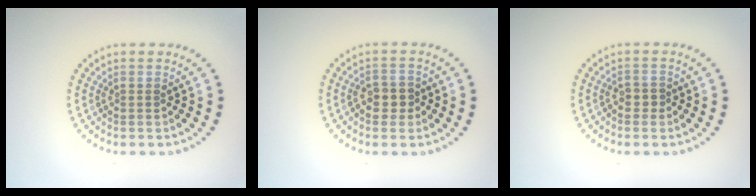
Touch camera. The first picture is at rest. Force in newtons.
{"total": 1.9, "press": 1.8, "slide": 0.5}
{"total": 0.8, "press": 0.8, "slide": 0.3}